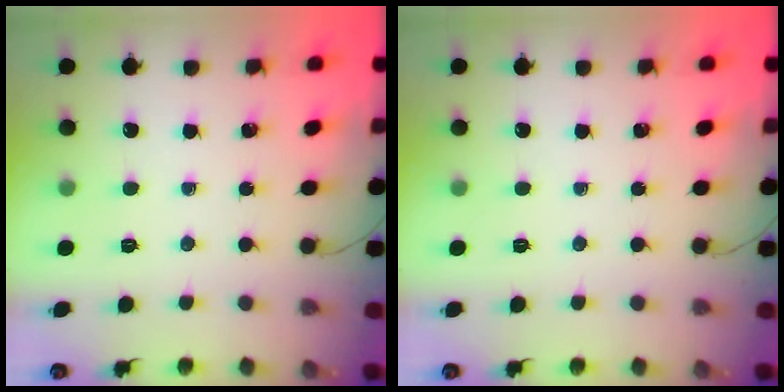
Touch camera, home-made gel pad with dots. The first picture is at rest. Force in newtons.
{"total": 0.0}